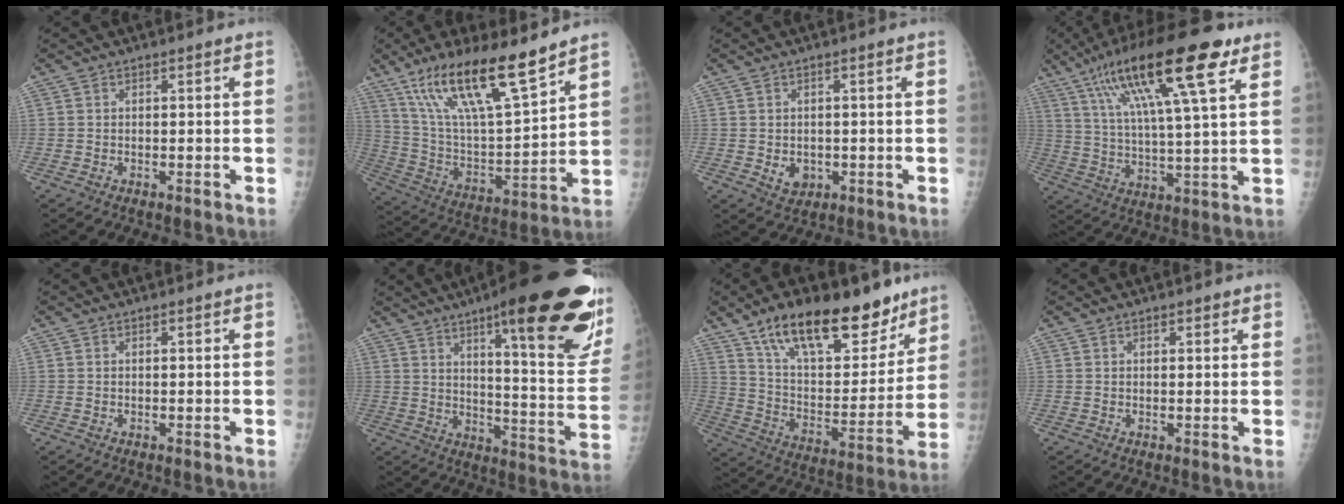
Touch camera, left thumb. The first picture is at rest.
{"total": 20.7, "force": [14.1, 4.4, 14.5], "torque": [-0.244, -0.056, 0.263]}
{"total": 3.5, "force": [-0.5, 2.9, 1.9], "torque": [-0.016, -0.001, 0.003]}
{"total": 21.5, "force": [11.0, 4.4, 17.9], "torque": [-0.306, -0.007, 0.185]}
{"total": 0.0}
{"total": 29.8, "force": [16.3, 6.5, 24.1], "torque": [-0.250, -0.053, 0.229]}
{"total": 24.7, "force": [16.6, 10.7, 14.8], "torque": [-0.193, -0.060, 0.274]}
{"total": 1.1, "force": [0.7, 0.6, 0.5], "torque": [-0.001, -0.002, 0.006]}